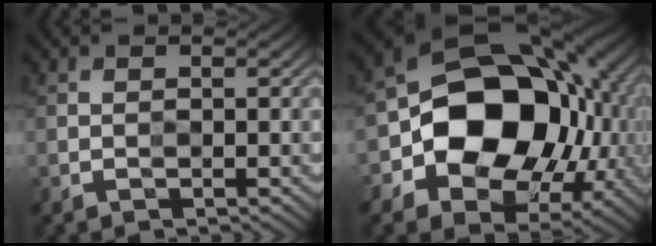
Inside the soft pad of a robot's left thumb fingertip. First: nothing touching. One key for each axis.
{"total": 16.4, "fx": -1.1, "fy": 12.5, "fz": 10.6, "tx": -0.149, "ty": -0.021, "tz": -0.024}